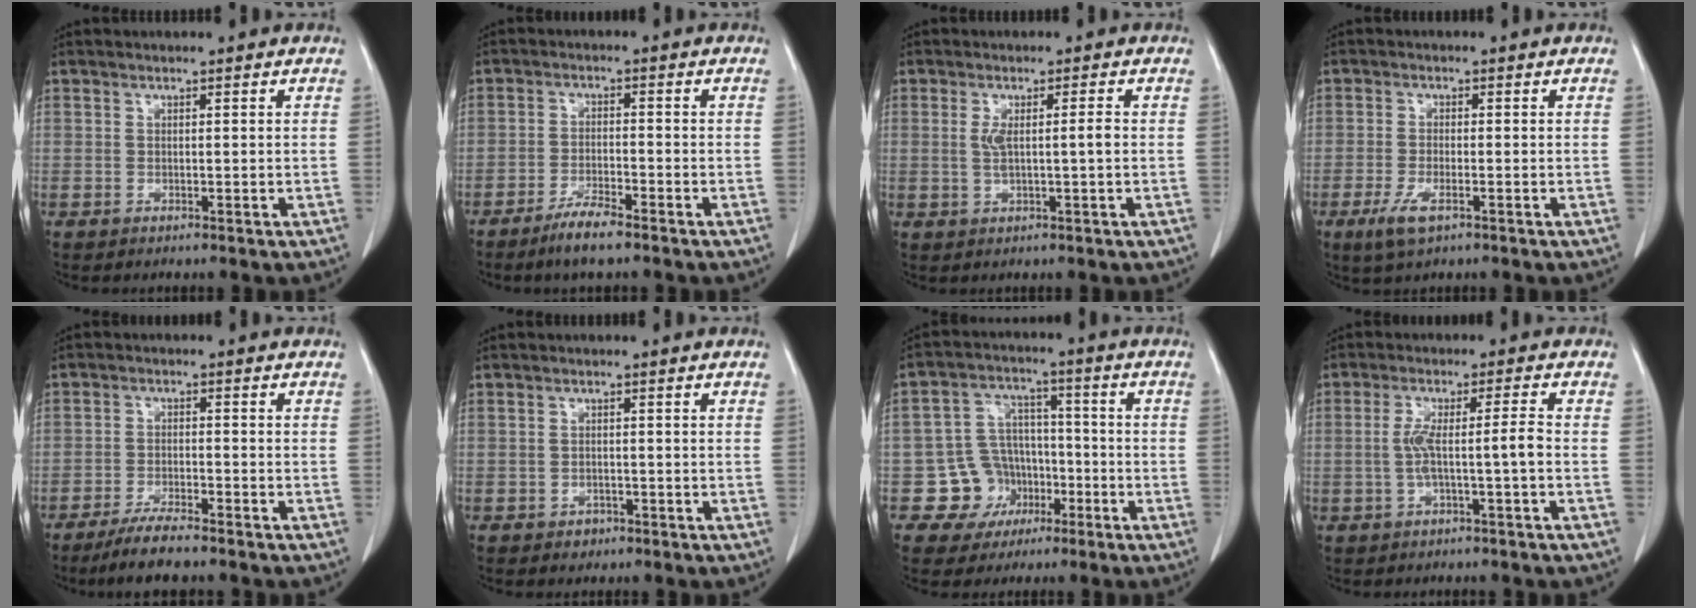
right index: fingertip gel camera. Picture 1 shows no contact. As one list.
[{"total": 4.7, "force": [-3.6, 0.1, 3.0], "torque": [-0.061, -0.009, -0.069]}, {"total": 3.4, "force": [0.1, 0.1, 3.4], "torque": [-0.068, 0.003, 0.005]}, {"total": 4.1, "force": [-2.1, 1.1, 3.3], "torque": [-0.074, -0.007, -0.035]}, {"total": 5.7, "force": [-4.7, 0.3, 3.2], "torque": [-0.059, -0.016, -0.087]}, {"total": 1.5, "force": [-0.8, 1.2, 0.4], "torque": [-0.005, 0.004, -0.007]}, {"total": 8.7, "force": [-3.3, 8.0, 1.3], "torque": [-0.011, 0.025, -0.043]}, {"total": 5.1, "force": [-1.1, -0.3, 4.9], "torque": [-0.098, 0.018, -0.016]}]